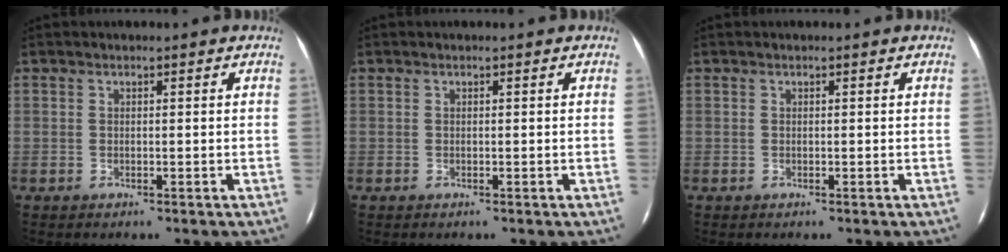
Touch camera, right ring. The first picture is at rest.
{"total": 0.0}
{"total": 0.0}